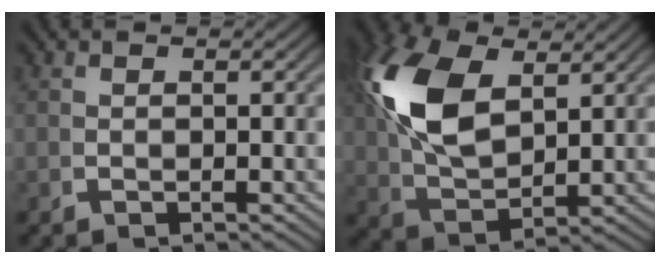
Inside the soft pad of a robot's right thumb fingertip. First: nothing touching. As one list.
[{"total": 9.0, "force": [2.3, 5.3, 6.9], "torque": [-0.166, -0.020, 0.058]}]